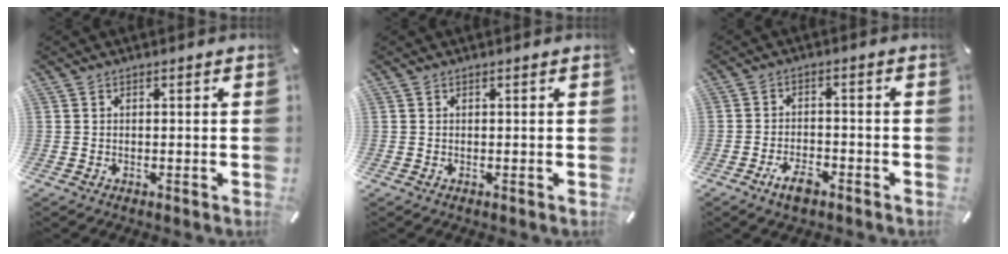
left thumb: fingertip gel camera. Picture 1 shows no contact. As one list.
[{"total": 0.0}, {"total": 5.5, "force": [-3.6, 2.4, 3.4], "torque": [-0.071, 0.016, -0.068]}]